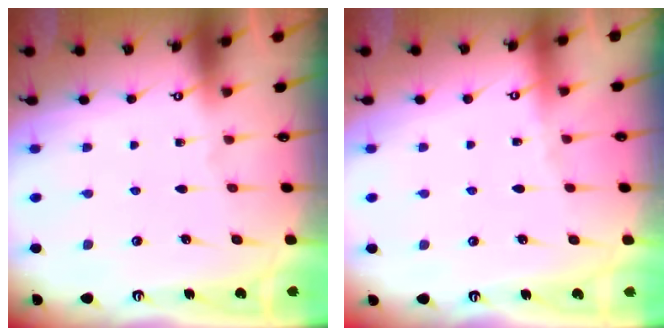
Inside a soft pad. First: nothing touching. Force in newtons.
{"total": 0.7, "press": 0.6, "slide": 0.3}